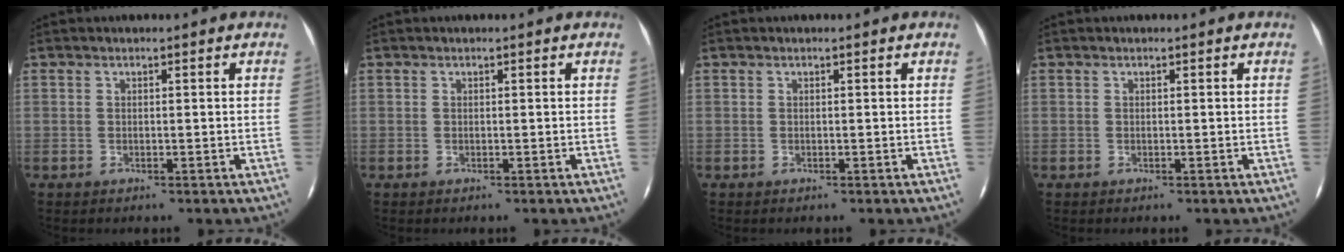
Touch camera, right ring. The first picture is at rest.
{"total": 0.0}
{"total": 0.0}
{"total": 0.0}